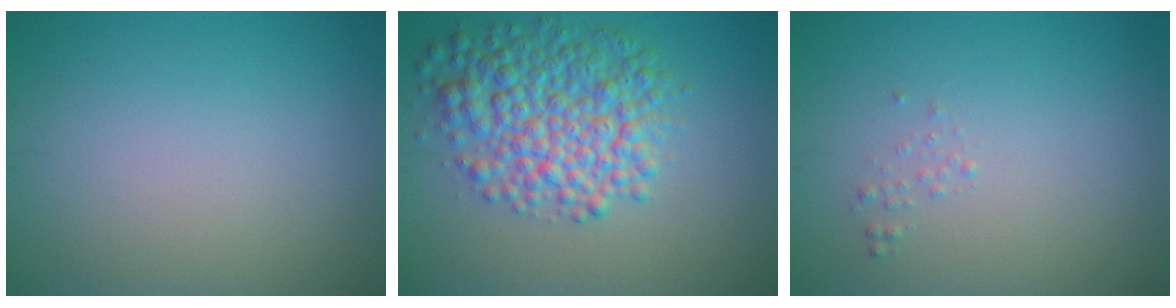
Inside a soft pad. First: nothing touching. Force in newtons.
{"total": 7.0, "press": 7.0, "slide": 0.1}
{"total": 0.6, "press": 0.6, "slide": 0.1}